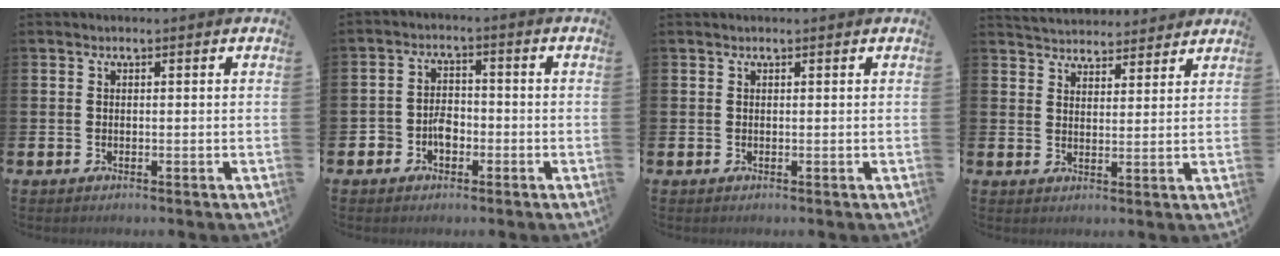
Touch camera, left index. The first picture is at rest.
{"total": 3.2, "force": [-1.5, 2.4, 1.5], "torque": [-0.024, 0.004, -0.034]}
{"total": 0.0}
{"total": 4.5, "force": [4.4, 0.8, -0.5], "torque": [-0.003, -0.028, 0.079]}